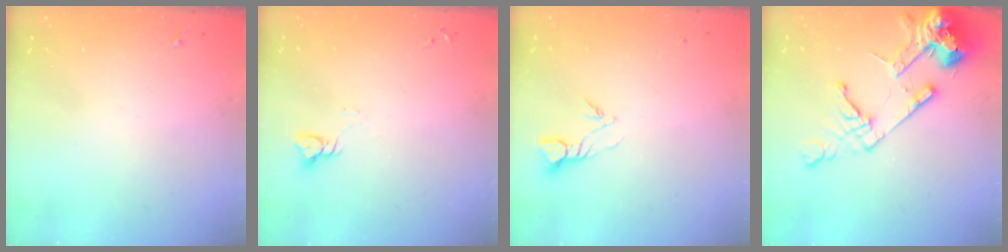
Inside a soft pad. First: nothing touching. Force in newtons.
{"total": 3.5, "press": 3.5, "slide": 0.3}
{"total": 3.4, "press": 3.4, "slide": 0.2}
{"total": 16.9, "press": 16.7, "slide": 2.4}